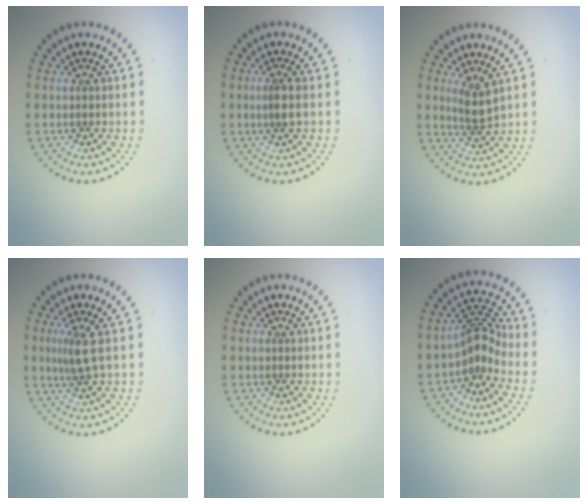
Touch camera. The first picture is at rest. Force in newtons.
{"total": 1.8, "press": 1.5, "slide": 1.0}
{"total": 2.2, "press": 1.8, "slide": 1.3}
{"total": 2.1, "press": 1.6, "slide": 1.3}
{"total": 0.0}
{"total": 2.8, "press": 2.0, "slide": 1.9}